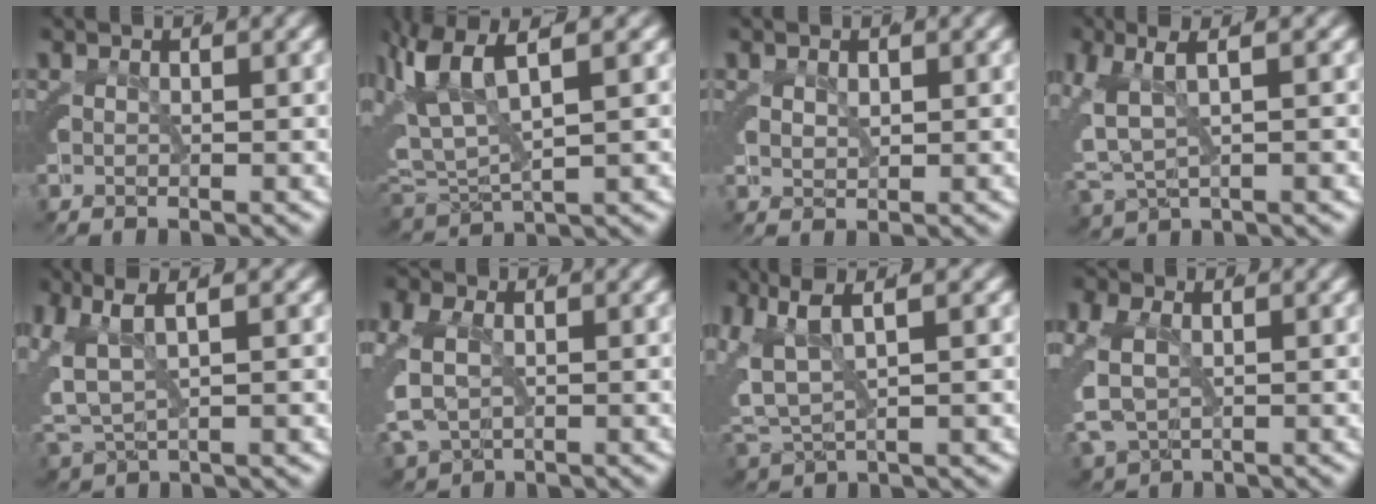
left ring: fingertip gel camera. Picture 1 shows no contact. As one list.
[{"total": 6.8, "force": [2.0, 4.4, 4.7], "torque": [-0.107, 0.006, 0.024]}, {"total": 0.6, "force": [0.2, 0.6, -0.1], "torque": [-0.002, -0.007, 0.007]}, {"total": 4.8, "force": [0.1, 3.9, 2.9], "torque": [-0.083, -0.018, 0.010]}, {"total": 5.5, "force": [0.2, 4.5, 3.2], "torque": [-0.093, -0.022, 0.013]}, {"total": 7.0, "force": [-1.7, 6.1, 2.9], "torque": [-0.089, -0.030, -0.020]}, {"total": 6.0, "force": [0.5, 4.8, 3.6], "torque": [-0.102, -0.021, 0.018]}, {"total": 7.8, "force": [-1.7, 6.9, 3.2], "torque": [-0.099, -0.031, -0.020]}]